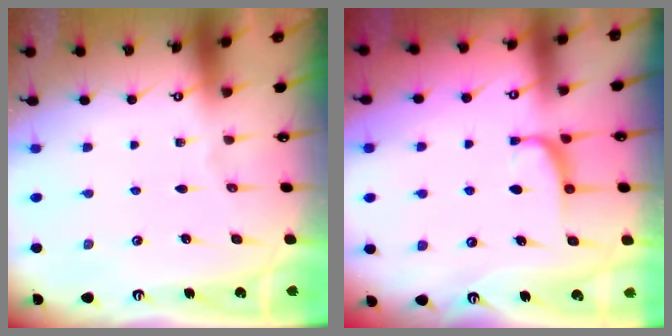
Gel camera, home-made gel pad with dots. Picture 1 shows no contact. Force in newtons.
{"total": 1.6, "press": 1.5, "slide": 0.5}